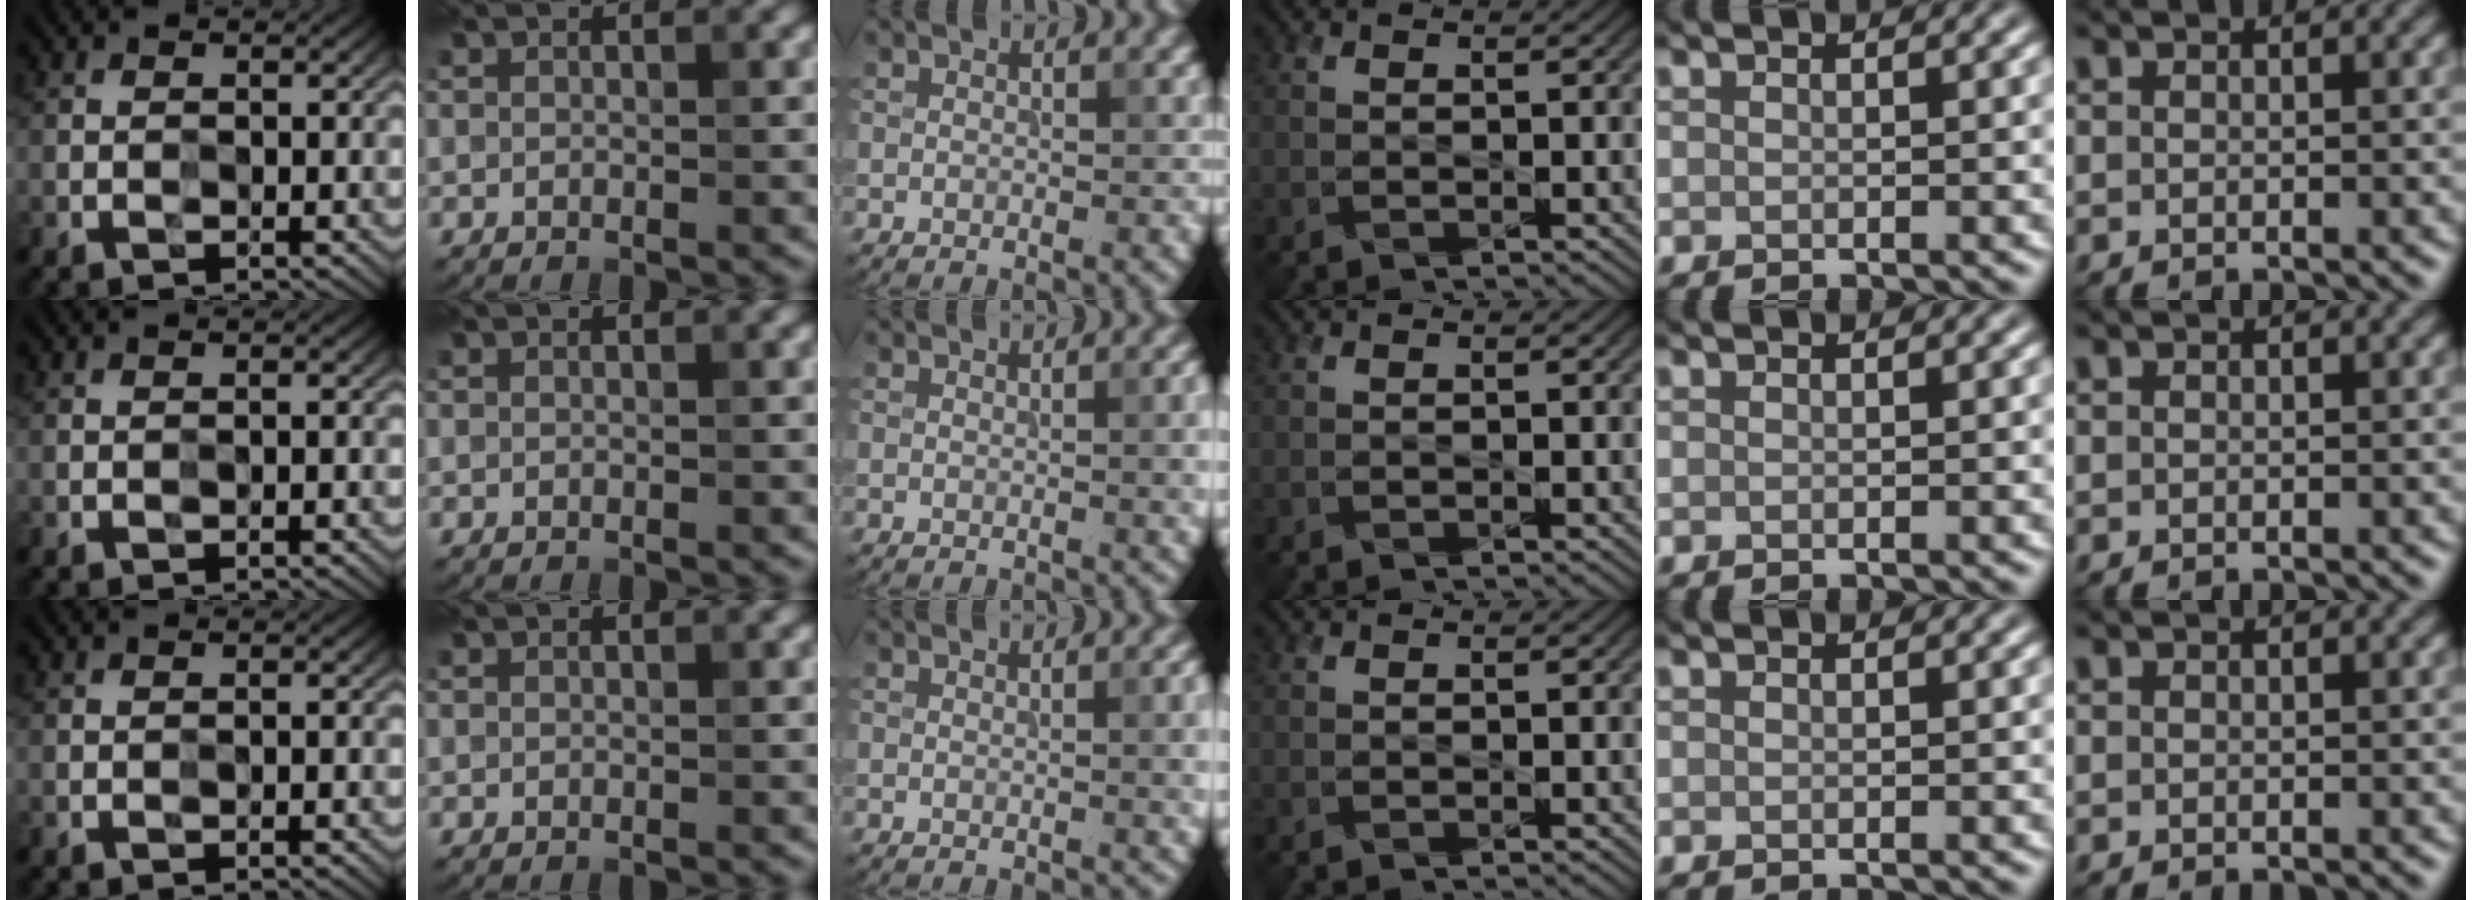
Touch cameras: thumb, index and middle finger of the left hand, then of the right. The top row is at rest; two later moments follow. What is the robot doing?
{"motion": "press", "object": "grip strengthener"}